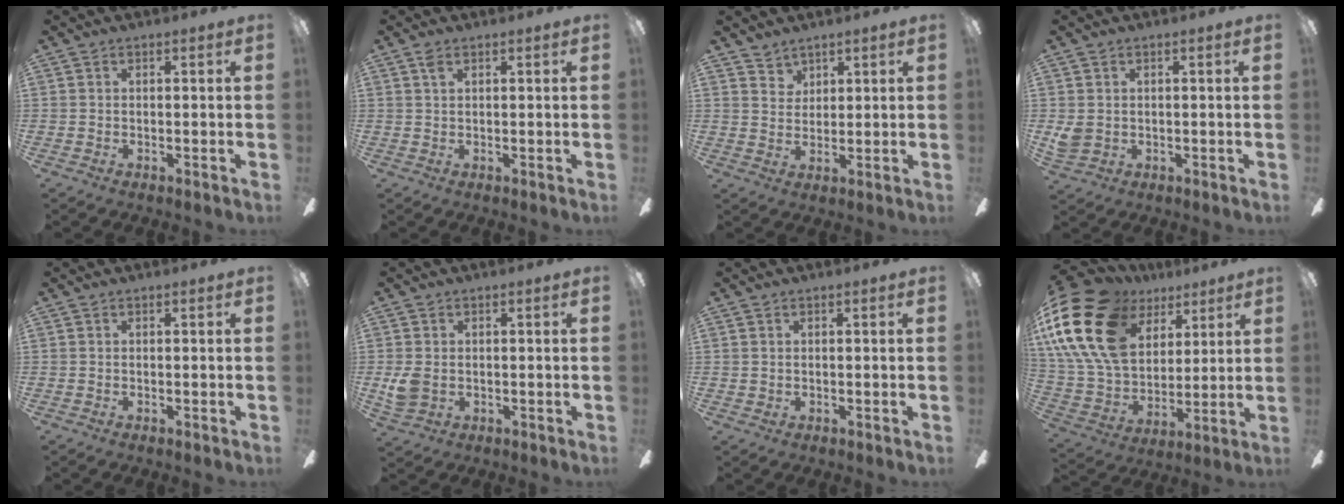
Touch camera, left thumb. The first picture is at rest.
{"total": 1.8, "force": [1.1, 0.8, 1.1], "torque": [-0.026, 0.003, 0.021]}
{"total": 4.0, "force": [3.2, 2.3, -0.3], "torque": [0.010, -0.018, 0.059]}
{"total": 3.1, "force": [1.0, 2.6, 1.4], "torque": [-0.028, 0.004, 0.021]}
{"total": 0.0}
{"total": 4.3, "force": [0.2, 3.4, 2.7], "torque": [-0.053, 0.000, 0.004]}
{"total": 0.8, "force": [0.5, 0.6, 0.1], "torque": [-0.003, 0.004, 0.009]}
{"total": 25.1, "force": [11.0, 17.3, 14.5], "torque": [-0.309, -0.047, 0.212]}